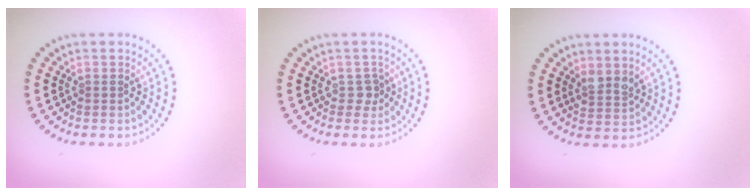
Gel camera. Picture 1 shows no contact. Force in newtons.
{"total": 1.2, "press": 0.9, "slide": 0.7}
{"total": 1.9, "press": 1.5, "slide": 1.1}